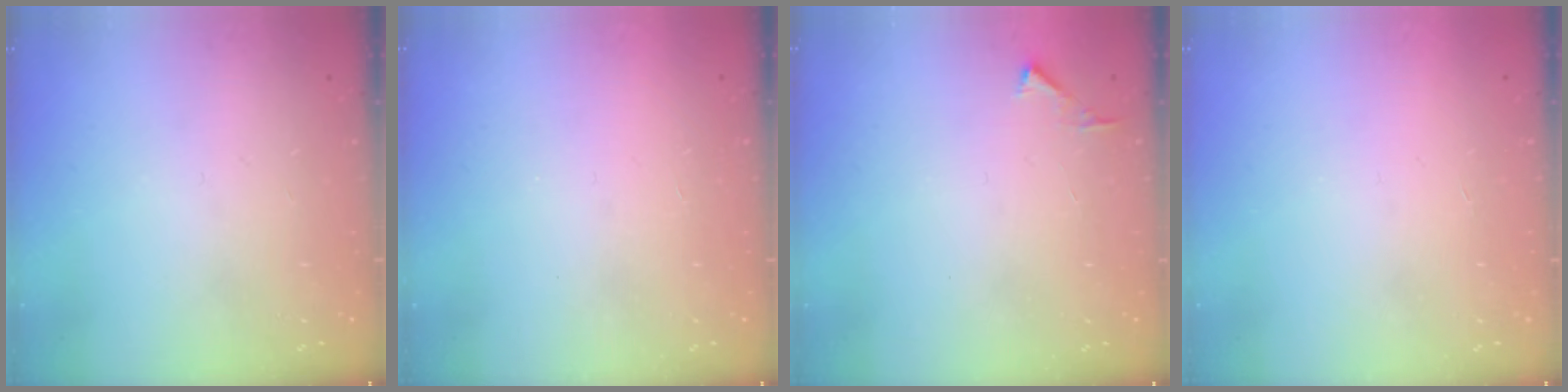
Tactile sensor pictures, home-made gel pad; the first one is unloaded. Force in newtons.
{"total": 1.6, "press": 1.6, "slide": 0.1}
{"total": 2.8, "press": 2.8, "slide": 0.3}
{"total": 1.5, "press": 1.5, "slide": 0.1}